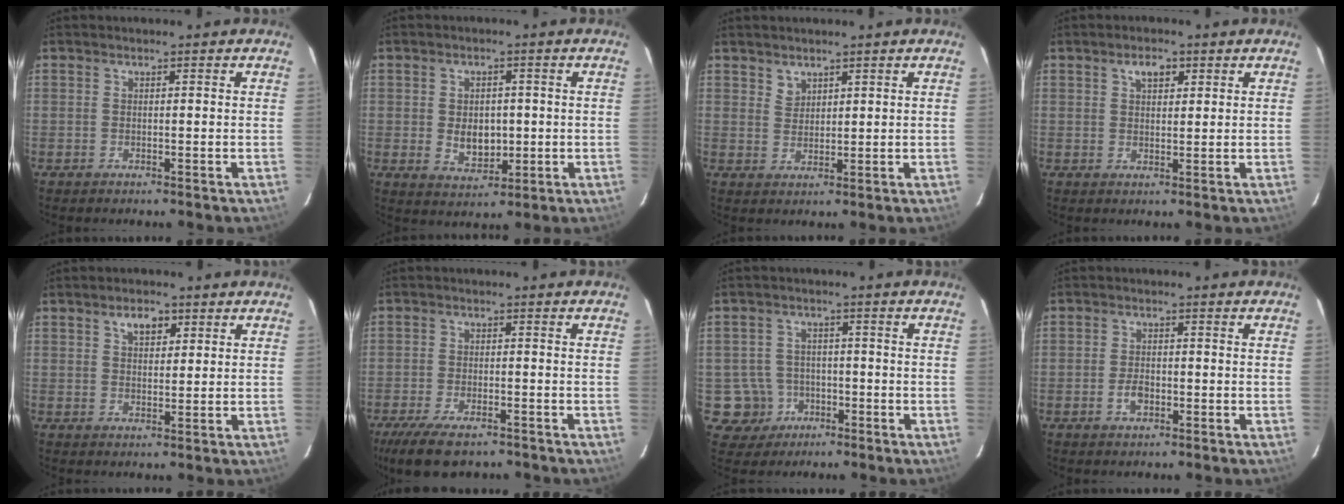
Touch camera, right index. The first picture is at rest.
{"total": 6.1, "force": [-0.3, 4.4, 4.2], "torque": [-0.074, -0.005, 0.005]}
{"total": 2.4, "force": [1.9, 1.4, 0.2], "torque": [0.006, 0.004, 0.036]}
{"total": 3.2, "force": [1.7, 1.8, 2.1], "torque": [-0.033, 0.008, 0.029]}
{"total": 3.8, "force": [2.1, 2.2, 2.3], "torque": [-0.036, 0.008, 0.037]}
{"total": 11.2, "force": [-8.2, 4.4, 6.3], "torque": [-0.150, -0.029, -0.140]}
{"total": 6.4, "force": [-2.4, 5.9, 0.5], "torque": [-0.028, 0.023, -0.030]}
{"total": 3.0, "force": [-1.1, 1.9, 2.0], "torque": [-0.039, 0.001, -0.020]}